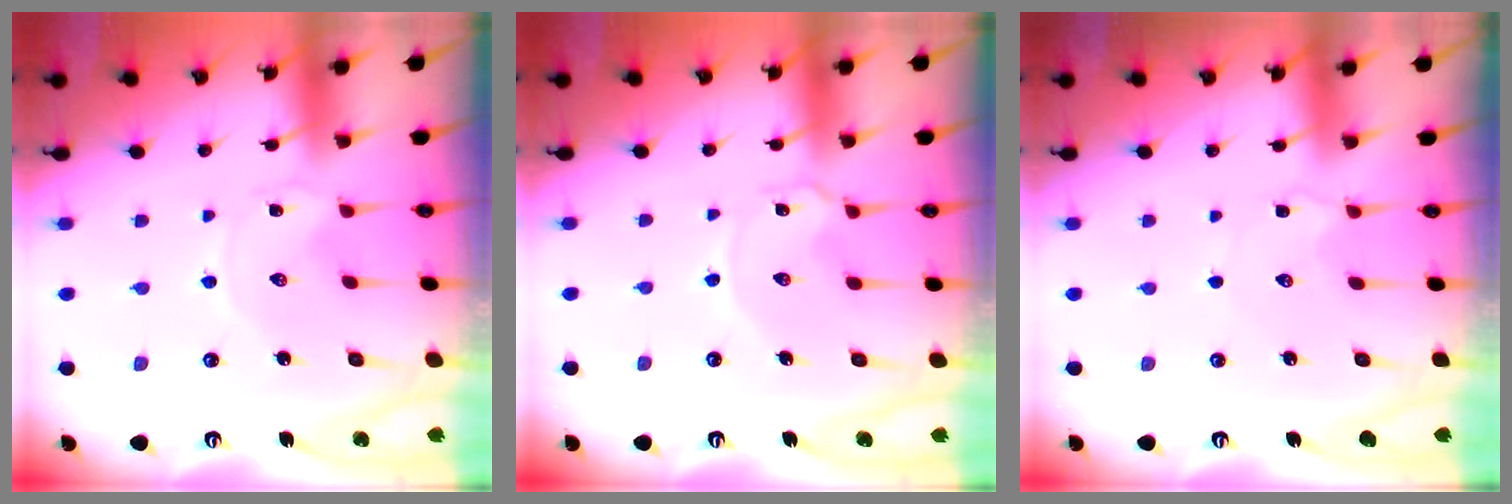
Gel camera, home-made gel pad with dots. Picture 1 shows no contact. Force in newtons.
{"total": 2.4, "press": 2.4, "slide": 0.4}
{"total": 3.6, "press": 3.5, "slide": 0.5}